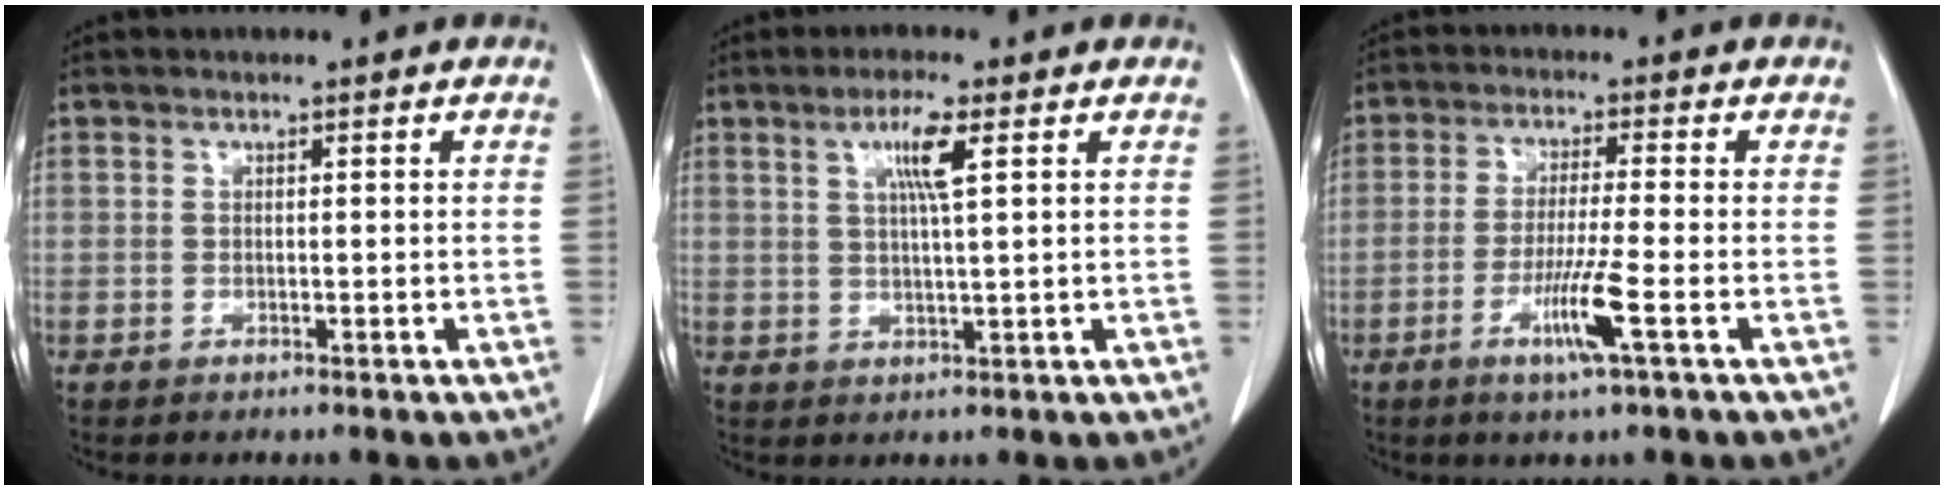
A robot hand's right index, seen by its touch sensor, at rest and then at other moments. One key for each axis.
{"total": 4.9, "fx": 1.9, "fy": -0.2, "fz": 4.6, "tx": -0.084, "ty": 0.000, "tz": 0.035}
{"total": 6.7, "fx": -2.8, "fy": -0.7, "fz": 6.1, "tx": -0.116, "ty": -0.017, "tz": -0.053}